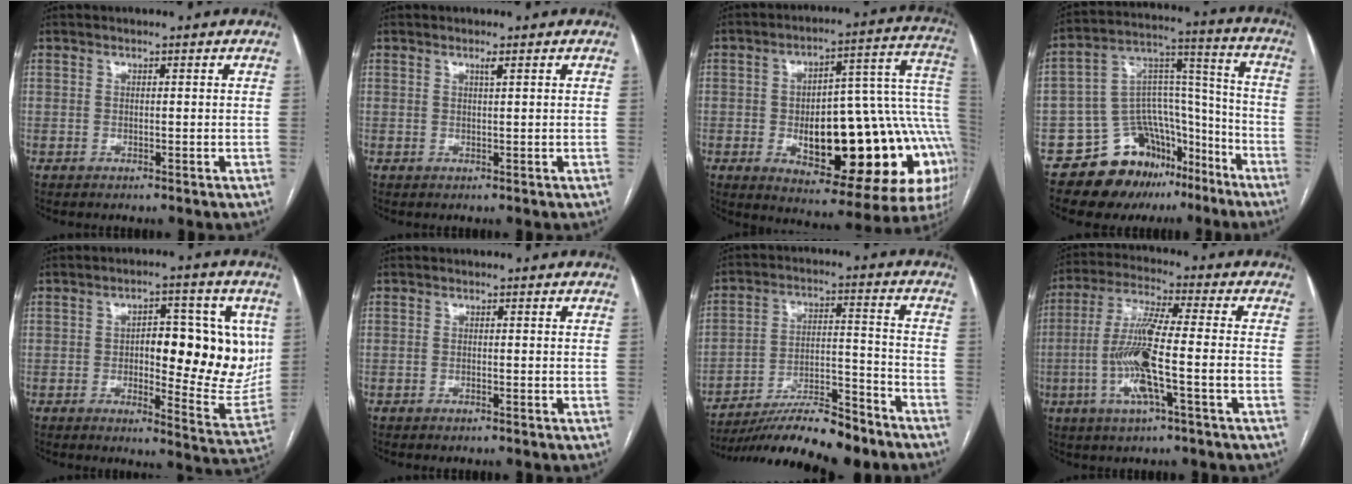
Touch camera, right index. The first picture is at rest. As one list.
[{"total": 0.8, "force": [0.5, -0.1, 0.7], "torque": [-0.015, -0.001, 0.010]}, {"total": 28.9, "force": [-5.3, 9.3, 26.8], "torque": [-0.284, 0.034, -0.054]}, {"total": 15.4, "force": [-10.9, 9.3, 5.7], "torque": [-0.077, 0.086, -0.173]}, {"total": 14.8, "force": [1.6, 5.7, 13.6], "torque": [-0.166, 0.010, 0.029]}, {"total": 0.6, "force": [-0.4, 0.1, 0.3], "torque": [-0.010, -0.001, -0.005]}, {"total": 16.3, "force": [-14.2, 2.4, 7.7], "torque": [-0.132, 0.011, -0.237]}, {"total": 11.9, "force": [-3.0, 0.6, 11.5], "torque": [-0.232, -0.001, -0.062]}]